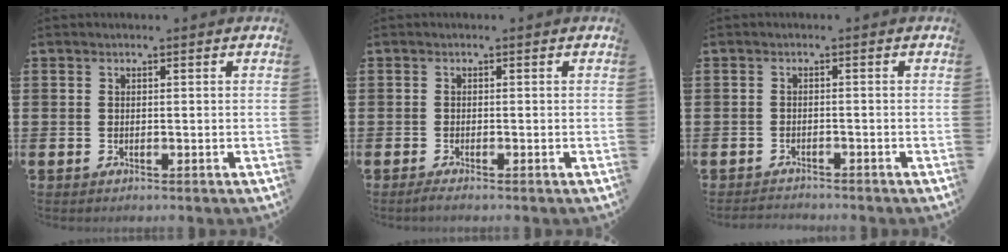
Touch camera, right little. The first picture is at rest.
{"total": 0.8, "force": [-0.5, 0.0, 0.6], "torque": [-0.010, -0.003, -0.010]}
{"total": 0.7, "force": [-0.6, 0.0, -0.3], "torque": [0.003, 0.005, -0.014]}